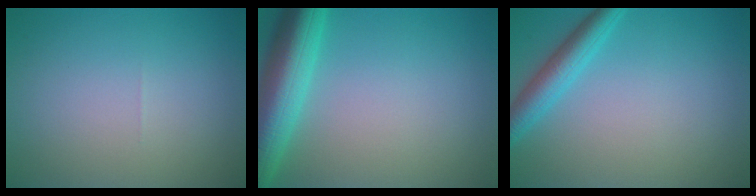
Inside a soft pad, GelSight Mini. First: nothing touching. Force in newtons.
{"total": 7.7, "press": 7.7, "slide": 0.3}
{"total": 3.4, "press": 3.4, "slide": 0.1}